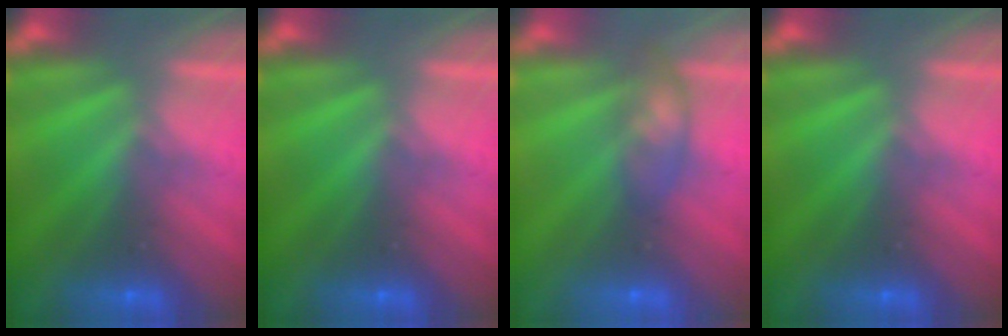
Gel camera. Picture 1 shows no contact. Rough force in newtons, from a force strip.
{"total": 0.0}
{"total": 2.3}
{"total": 0.0}